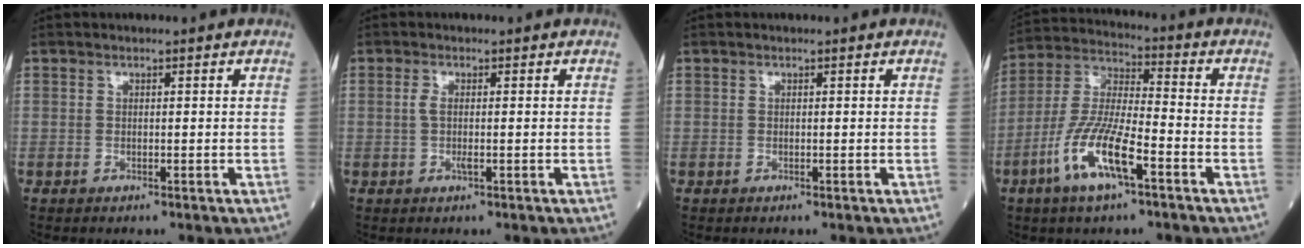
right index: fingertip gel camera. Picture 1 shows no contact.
{"total": 1.9, "force": [-0.1, 0.5, 1.8], "torque": [-0.041, -0.001, -0.003]}
{"total": 0.0}
{"total": 12.1, "force": [-5.6, 2.3, 10.5], "torque": [-0.218, -0.005, -0.109]}